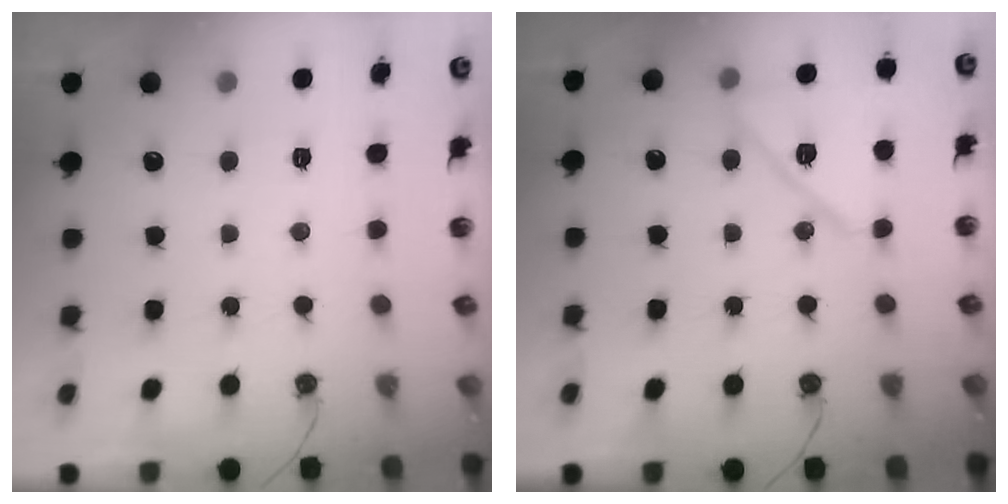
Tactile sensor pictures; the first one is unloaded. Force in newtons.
{"total": 13.9, "press": 13.9, "slide": 0.3}